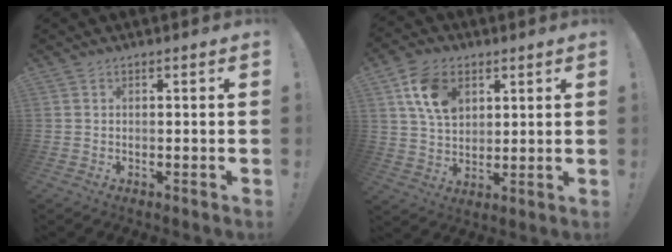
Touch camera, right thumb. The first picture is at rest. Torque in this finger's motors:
{"motor_torque": [0.53, 2.52, 1.06, 0.28, 0.08]}